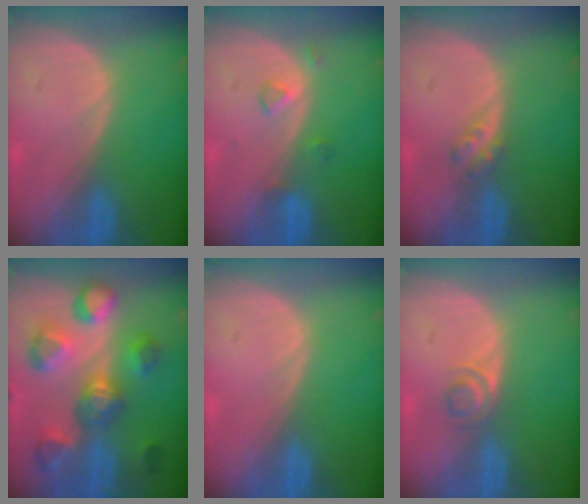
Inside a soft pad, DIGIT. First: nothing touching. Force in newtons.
{"total": 2.1, "press": 2.1, "slide": 0.1}
{"total": 2.5, "press": 2.1, "slide": 1.4}
{"total": 10.4, "press": 10.1, "slide": 2.8}
{"total": 0.0}
{"total": 2.5, "press": 2.4, "slide": 0.8}